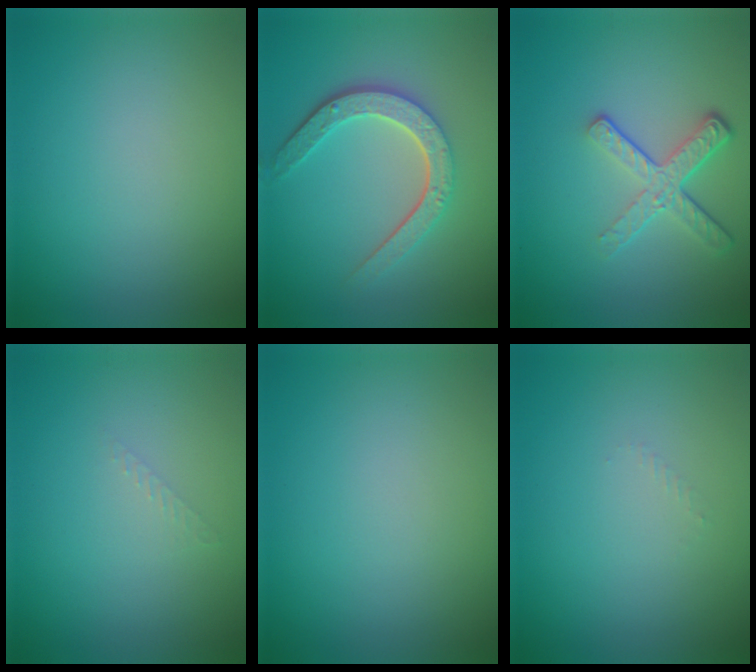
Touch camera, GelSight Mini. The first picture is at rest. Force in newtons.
{"total": 4.8, "press": 3.6, "slide": 3.2}
{"total": 3.9, "press": 2.6, "slide": 2.9}
{"total": 0.8, "press": 0.7, "slide": 0.2}
{"total": 0.0}
{"total": 0.5, "press": 0.5, "slide": 0.2}